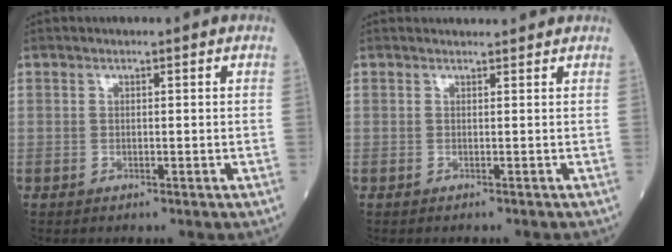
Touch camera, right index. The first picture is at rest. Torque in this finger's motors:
{"motor_torque": [0.02, 0.06, -0.15, -0.10]}